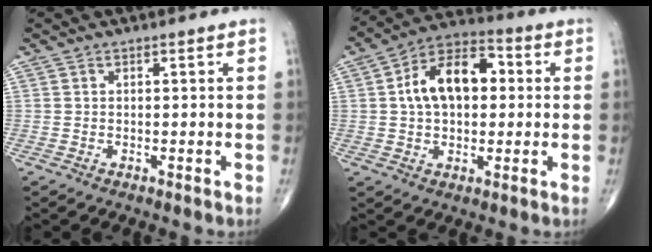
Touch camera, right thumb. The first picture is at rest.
{"total": 13.7, "force": [1.8, 8.5, 10.6], "torque": [-0.157, 0.027, 0.020]}